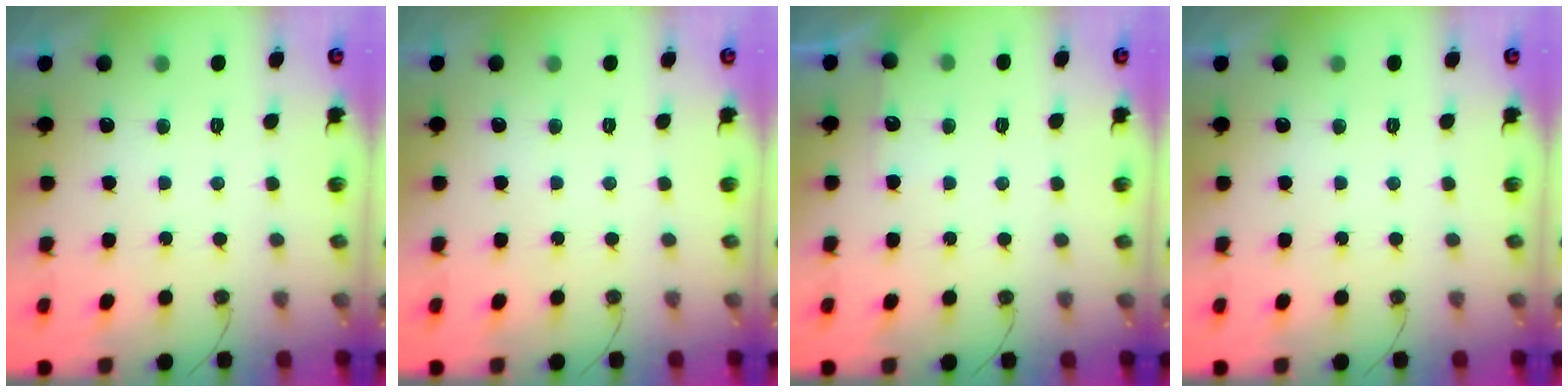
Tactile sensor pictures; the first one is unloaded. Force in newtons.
{"total": 0.0}
{"total": 3.8, "press": 3.8, "slide": 0.3}
{"total": 0.0}